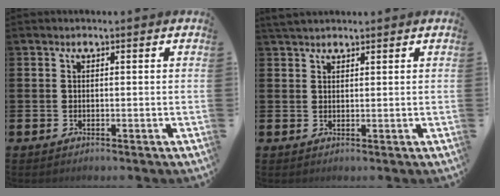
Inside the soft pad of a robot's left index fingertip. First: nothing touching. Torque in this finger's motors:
{"motor_torque": [0.23, -0.24, 0.06, 0.02]}